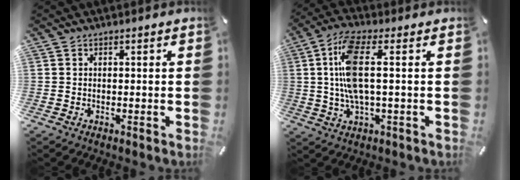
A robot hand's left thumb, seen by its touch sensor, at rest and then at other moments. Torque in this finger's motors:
{"motor_torque": [0.61, 0.42, 1.02, 0.37, 0.20]}